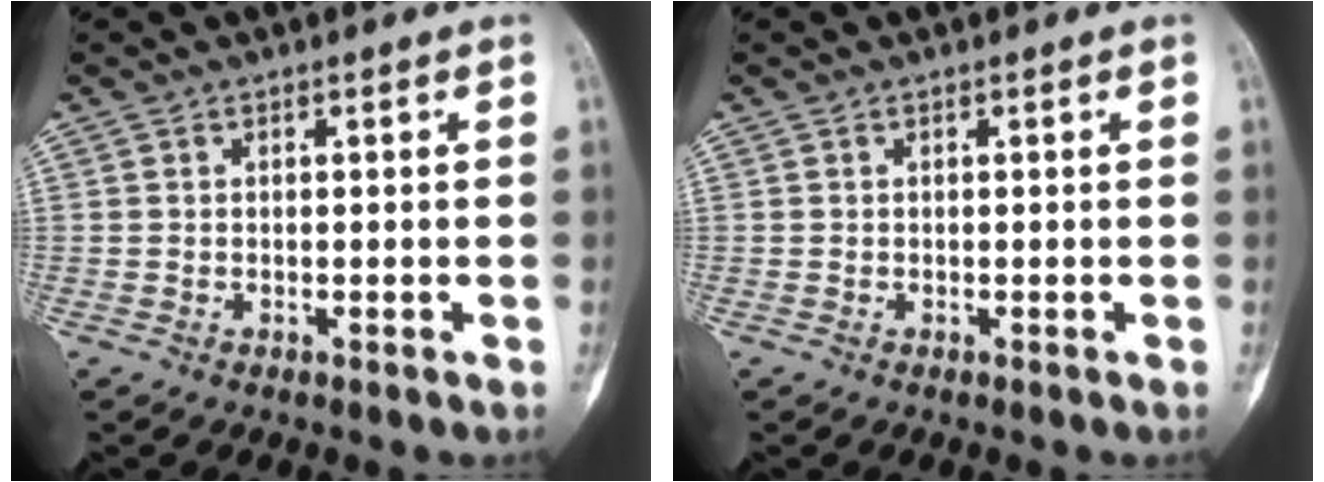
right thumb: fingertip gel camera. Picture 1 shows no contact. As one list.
[{"total": 0.0}]